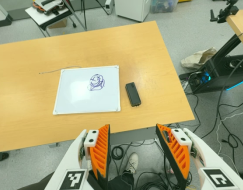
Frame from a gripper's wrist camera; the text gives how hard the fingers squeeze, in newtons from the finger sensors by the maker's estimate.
{"total": 0.0}